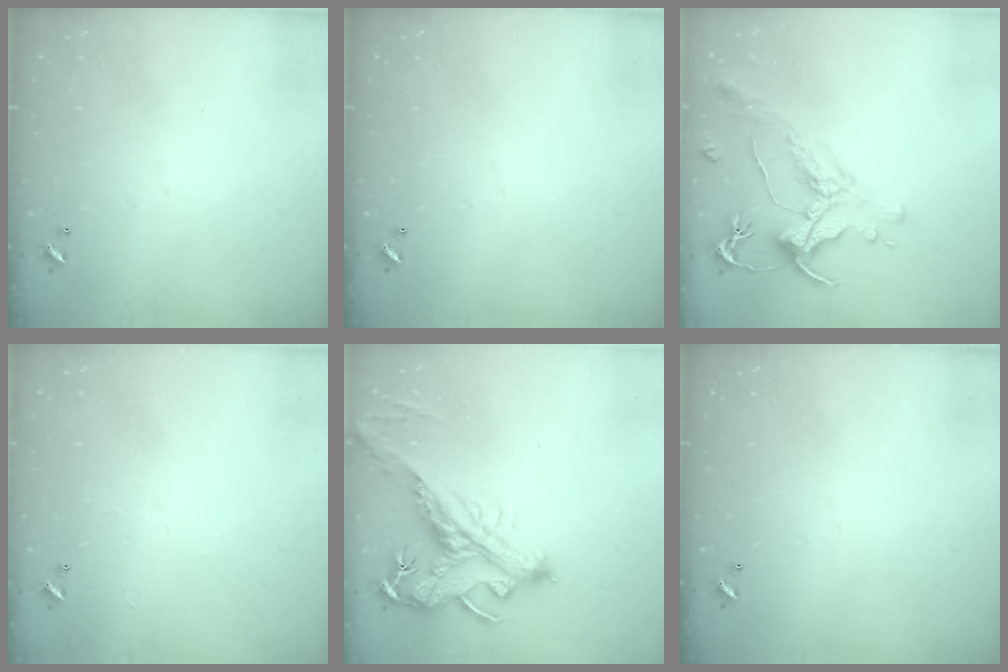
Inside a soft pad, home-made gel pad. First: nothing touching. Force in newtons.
{"total": 0.0}
{"total": 1.7, "press": 1.1, "slide": 1.3}
{"total": 2.6, "press": 2.6, "slide": 0.4}
{"total": 4.9, "press": 4.7, "slide": 1.6}
{"total": 0.0}